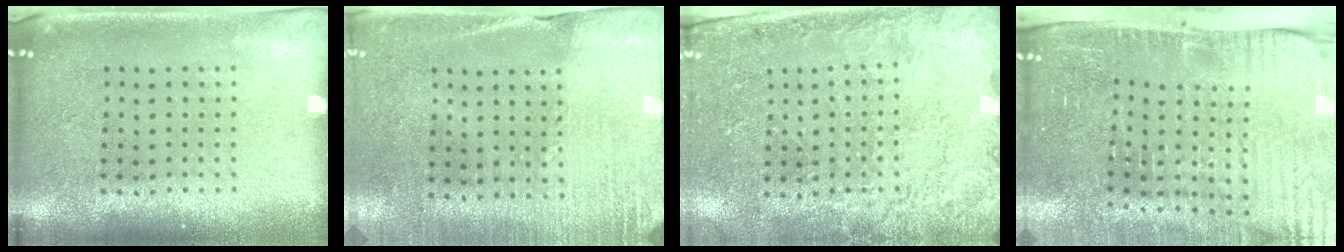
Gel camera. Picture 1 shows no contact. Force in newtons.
{"total": 2.7, "press": 2.6, "slide": 0.9}
{"total": 2.6, "press": 2.3, "slide": 1.1}
{"total": 4.9, "press": 4.2, "slide": 2.5}